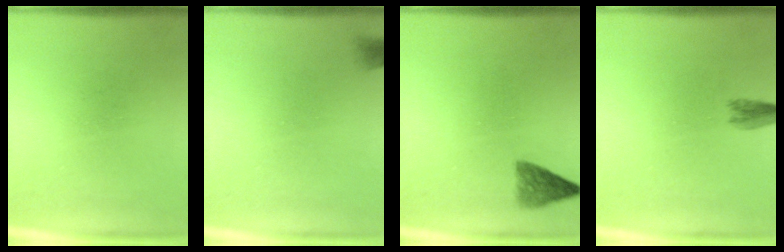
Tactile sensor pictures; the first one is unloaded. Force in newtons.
{"total": 1.2}
{"total": 2.6}
{"total": 2.3}